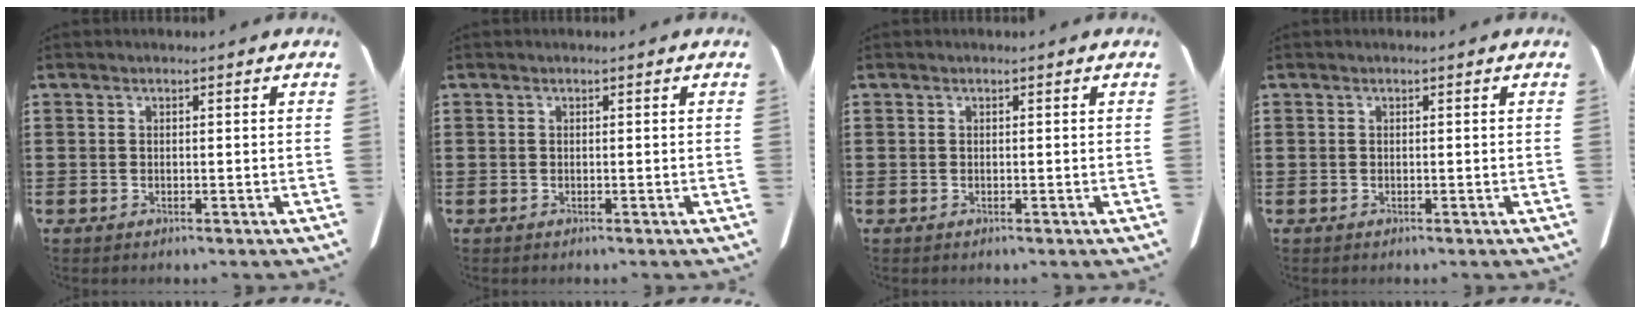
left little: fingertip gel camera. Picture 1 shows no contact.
{"total": 0.0}
{"total": 0.0}
{"total": 0.0}